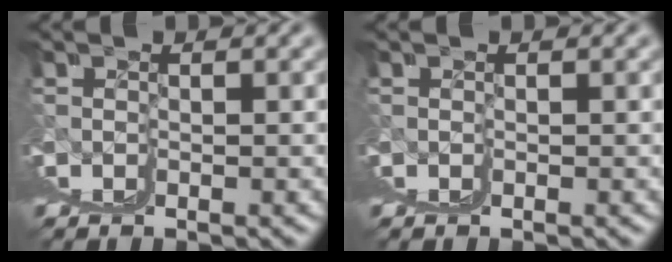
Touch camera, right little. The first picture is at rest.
{"total": 0.0}